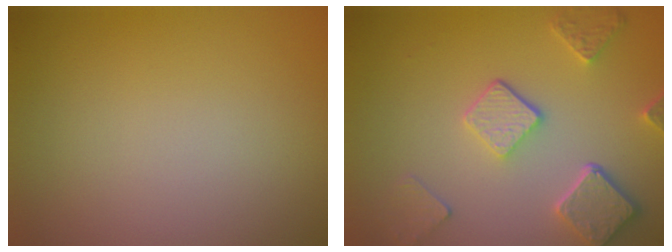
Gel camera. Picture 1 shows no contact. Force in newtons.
{"total": 5.1, "press": 3.9, "slide": 3.3}